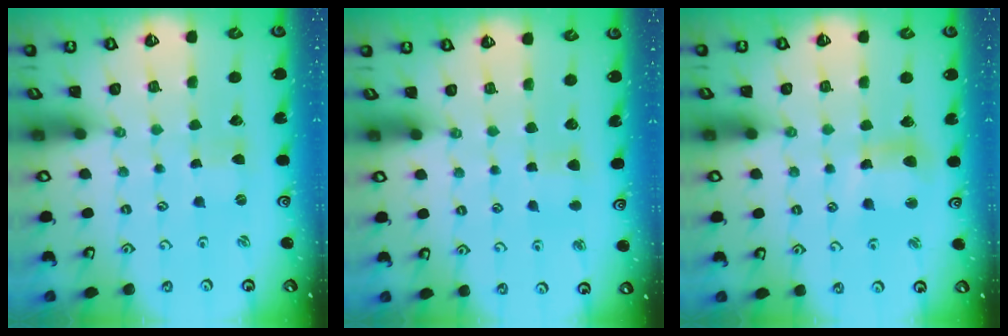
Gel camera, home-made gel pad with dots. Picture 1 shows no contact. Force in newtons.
{"total": 3.5, "press": 3.4, "slide": 0.5}
{"total": 9.0, "press": 8.9, "slide": 1.4}